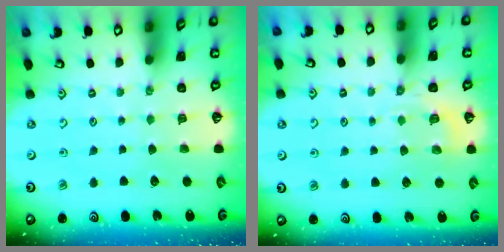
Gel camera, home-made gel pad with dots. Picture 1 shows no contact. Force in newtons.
{"total": 3.8, "press": 3.3, "slide": 1.8}